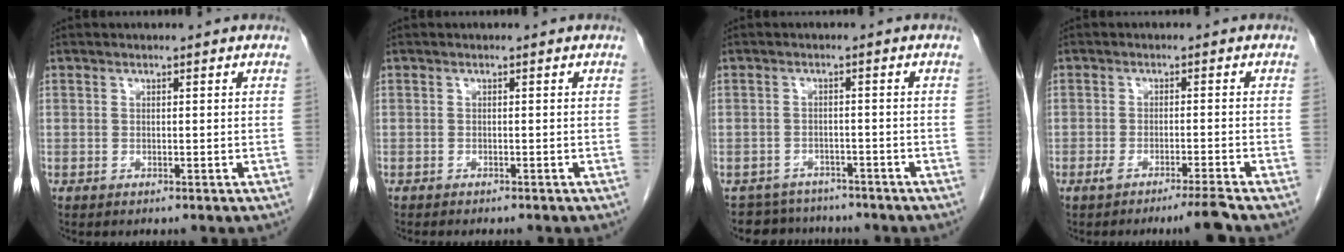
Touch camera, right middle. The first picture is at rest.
{"total": 3.2, "force": [-2.8, 0.7, 1.4], "torque": [-0.018, -0.006, -0.031]}
{"total": 5.7, "force": [-5.2, 2.3, -0.5], "torque": [0.013, 0.011, -0.072]}
{"total": 4.0, "force": [-3.1, -1.1, 2.2], "torque": [-0.042, -0.007, -0.056]}